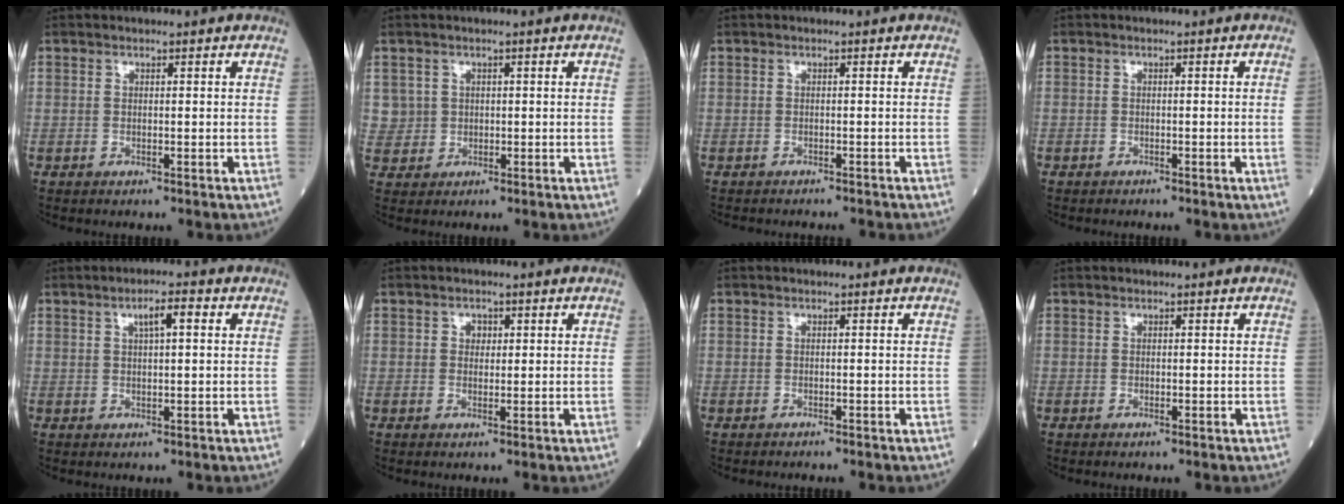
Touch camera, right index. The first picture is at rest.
{"total": 2.8, "force": [0.9, 2.7, -0.2], "torque": [0.017, 0.003, 0.017]}
{"total": 4.5, "force": [-4.1, 1.3, 1.3], "torque": [-0.012, -0.004, -0.054]}
{"total": 0.8, "force": [-0.5, -0.3, 0.5], "torque": [-0.009, 0.002, -0.012]}
{"total": 3.6, "force": [1.4, 0.7, 3.3], "torque": [-0.058, 0.008, 0.023]}
{"total": 1.5, "force": [0.4, 1.2, 0.7], "torque": [-0.008, 0.002, 0.005]}
{"total": 0.7, "force": [-0.7, 0.1, 0.1], "torque": [-0.006, -0.001, -0.012]}
{"total": 0.0}